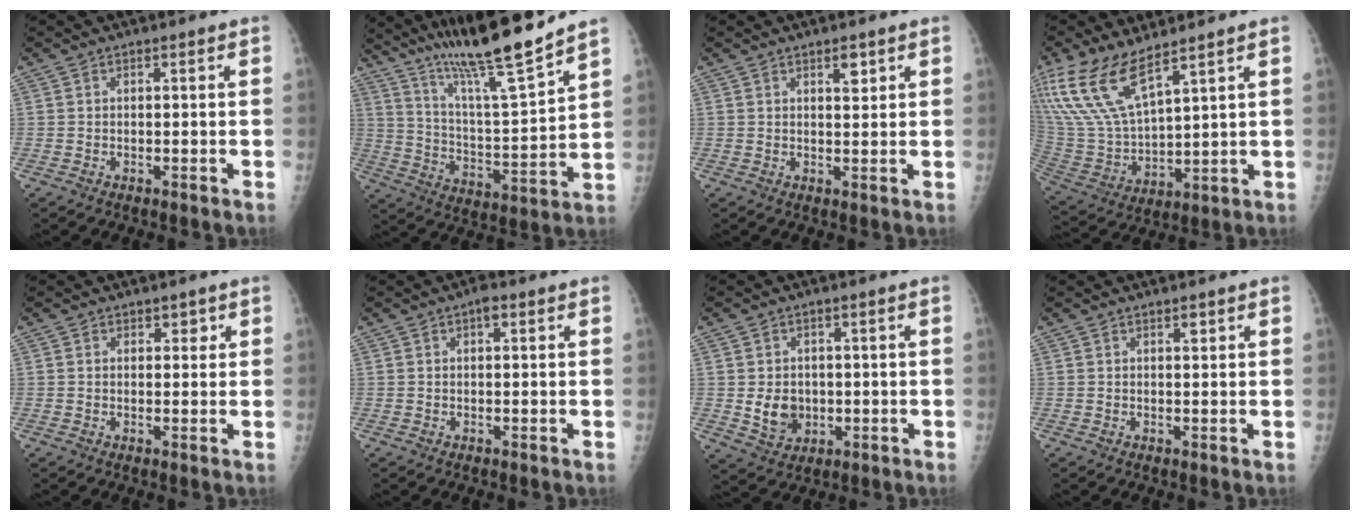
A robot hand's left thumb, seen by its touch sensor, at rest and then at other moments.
{"total": 17.8, "force": [14.3, 0.2, 10.6], "torque": [-0.161, -0.079, 0.251]}
{"total": 2.4, "force": [1.4, 1.1, 1.7], "torque": [-0.015, -0.007, 0.020]}
{"total": 15.4, "force": [10.4, 5.0, 10.3], "torque": [-0.217, -0.047, 0.223]}
{"total": 1.9, "force": [0.7, 1.5, 1.0], "torque": [0.006, -0.001, 0.006]}
{"total": 1.7, "force": [0.6, 0.8, 1.3], "torque": [-0.013, 0.003, 0.005]}
{"total": 6.5, "force": [-0.5, 5.4, 3.6], "torque": [-0.034, -0.003, 0.003]}
{"total": 1.0, "force": [0.5, 0.5, 0.7], "torque": [-0.005, -0.001, 0.007]}